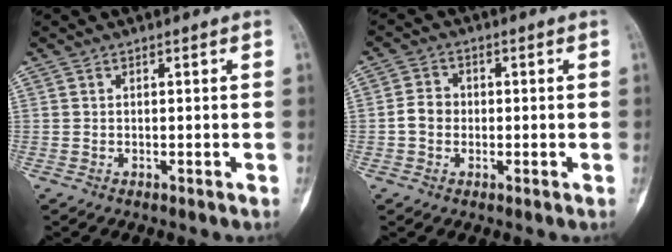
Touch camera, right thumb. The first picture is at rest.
{"total": 3.9, "force": [-0.5, 3.3, 1.9], "torque": [-0.025, 0.013, -0.016]}